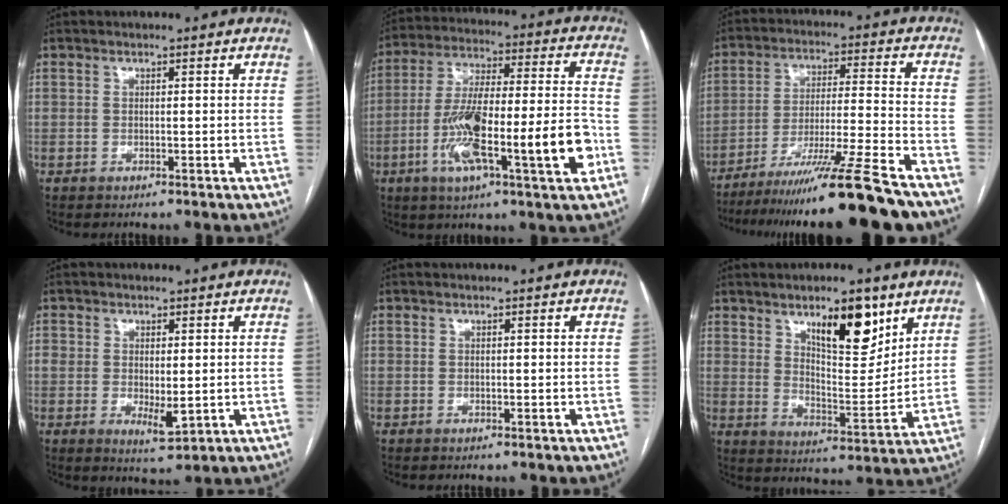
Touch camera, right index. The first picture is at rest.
{"total": 19.8, "force": [-6.4, 2.5, 18.6], "torque": [-0.306, 0.005, -0.102]}
{"total": 17.8, "force": [-14.2, -2.0, 10.4], "torque": [-0.169, -0.027, -0.233]}
{"total": 5.5, "force": [-0.4, 2.8, 4.8], "torque": [-0.082, -0.007, 0.004]}
{"total": 0.0}
{"total": 11.9, "force": [7.1, 3.7, 8.7], "torque": [-0.135, -0.007, 0.120]}